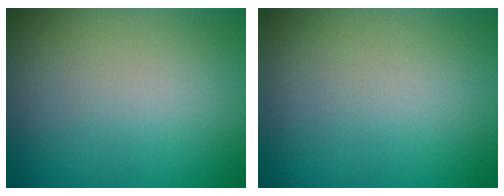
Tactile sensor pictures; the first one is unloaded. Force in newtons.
{"total": 0.0}